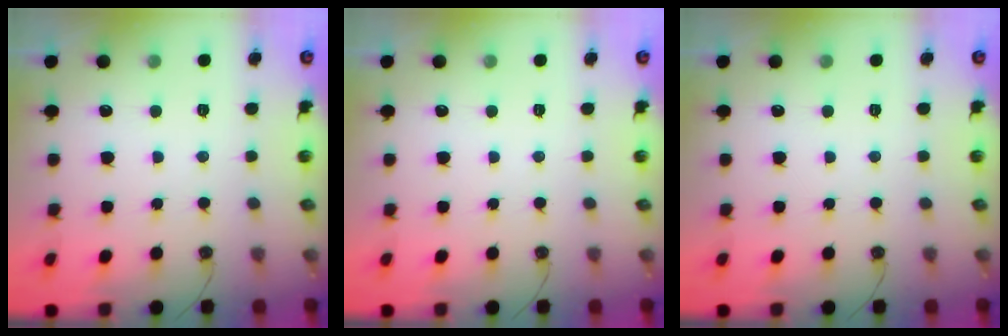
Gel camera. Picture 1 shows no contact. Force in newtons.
{"total": 0.0}
{"total": 0.0}